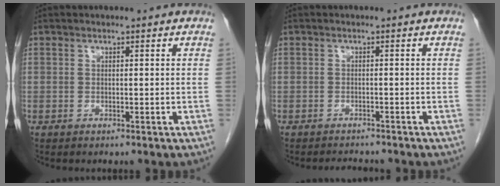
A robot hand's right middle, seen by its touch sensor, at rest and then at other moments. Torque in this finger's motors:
{"motor_torque": [0.01, -0.01, -0.01, 0.00]}